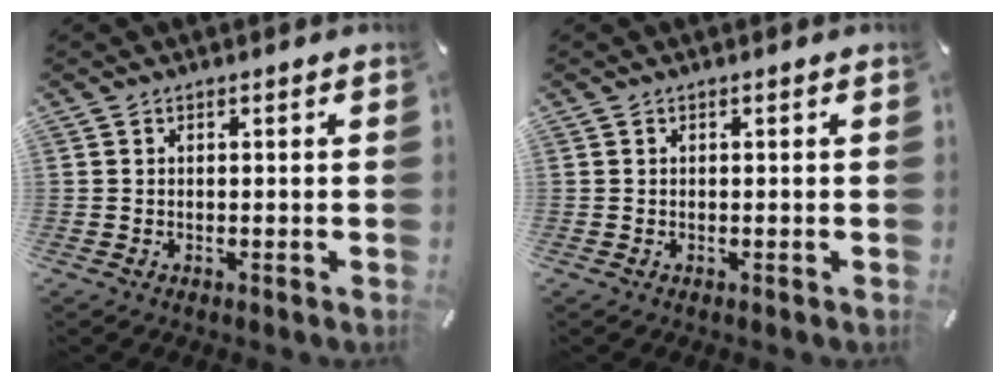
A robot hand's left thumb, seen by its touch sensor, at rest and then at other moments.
{"total": 0.0}